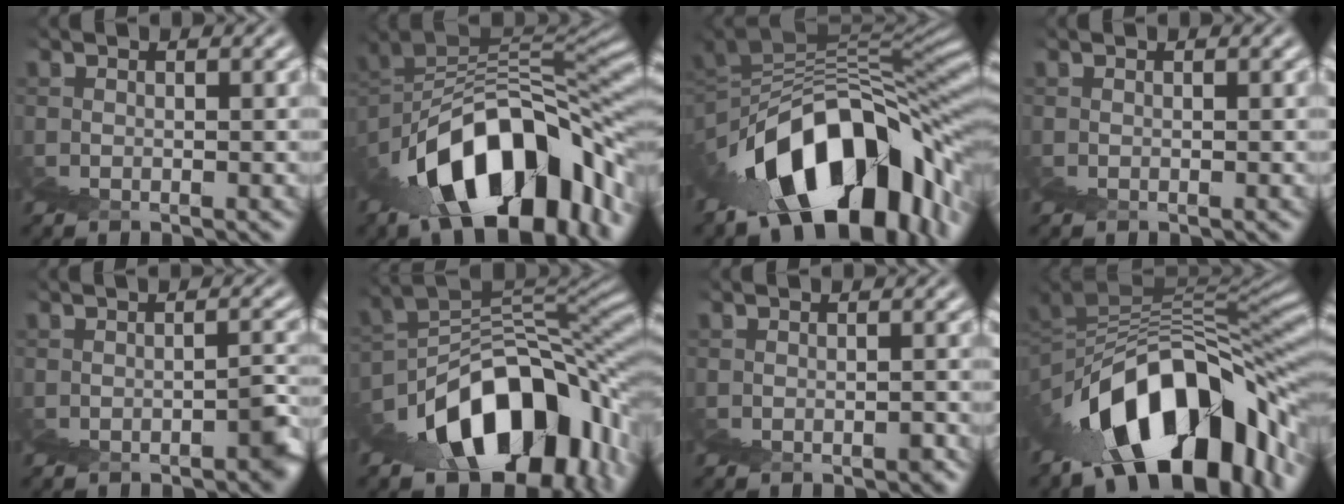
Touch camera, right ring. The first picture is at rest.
{"total": 14.6, "force": [-3.2, 7.3, 12.2], "torque": [-0.174, 0.004, -0.041]}
{"total": 15.7, "force": [-3.7, 8.0, 13.0], "torque": [-0.167, 0.014, -0.053]}
{"total": 0.0}
{"total": 1.6, "force": [-1.2, 0.4, 1.0], "torque": [-0.021, 0.009, -0.021]}
{"total": 15.4, "force": [-4.5, 8.8, 11.8], "torque": [-0.163, -0.019, -0.058]}
{"total": 0.6, "force": [-0.3, -0.1, -0.4], "torque": [0.009, 0.005, -0.007]}
{"total": 14.7, "force": [-3.5, 7.0, 12.4], "torque": [-0.166, 0.017, -0.050]}